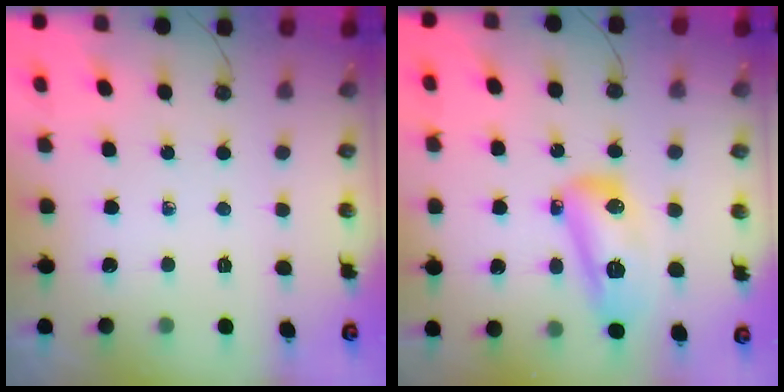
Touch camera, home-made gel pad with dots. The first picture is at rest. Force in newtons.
{"total": 11.9, "press": 11.8, "slide": 1.0}